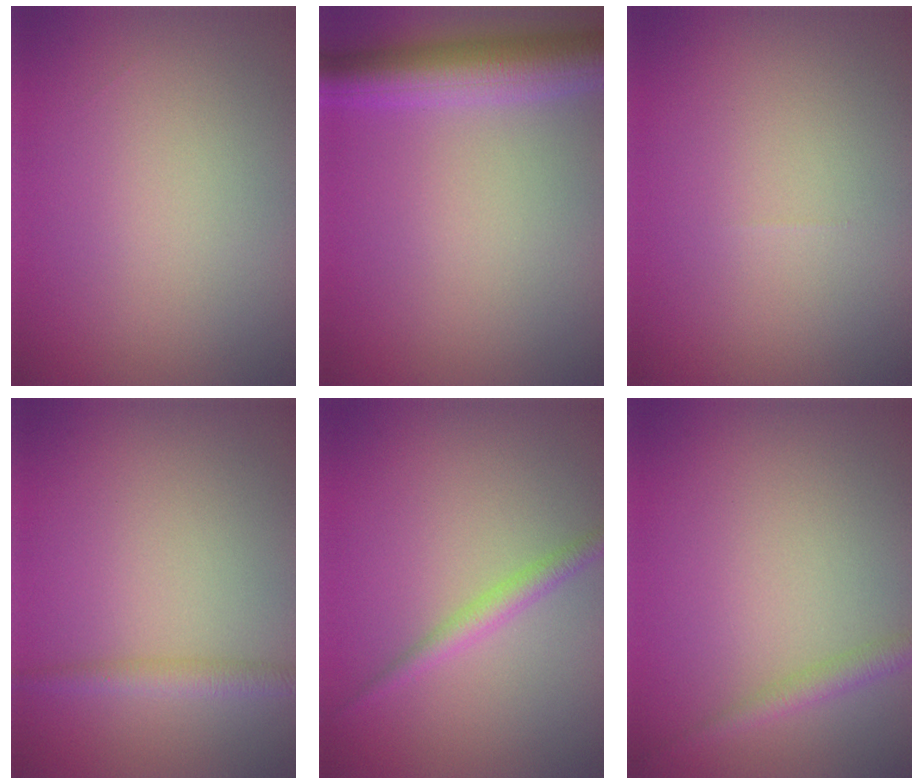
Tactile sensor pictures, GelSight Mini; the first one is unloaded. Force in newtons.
{"total": 5.8, "press": 5.8, "slide": 0.2}
{"total": 0.0}
{"total": 1.8, "press": 1.8, "slide": 0.1}
{"total": 1.8, "press": 1.8, "slide": 0.1}
{"total": 1.7, "press": 1.7, "slide": 0.1}